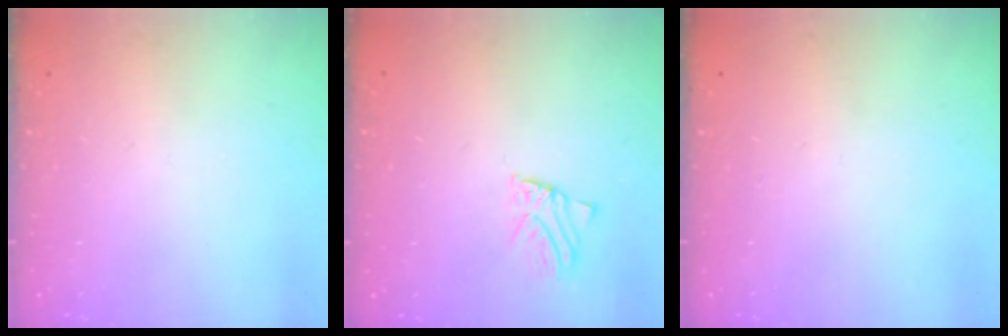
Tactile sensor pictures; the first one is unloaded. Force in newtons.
{"total": 0.9, "press": 0.9, "slide": 0.1}
{"total": 0.0}